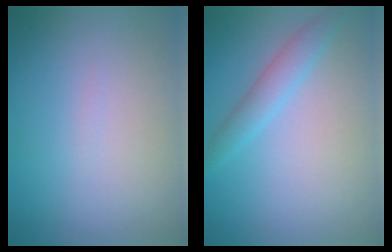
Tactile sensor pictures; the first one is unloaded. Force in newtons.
{"total": 2.2, "press": 2.2, "slide": 0.1}